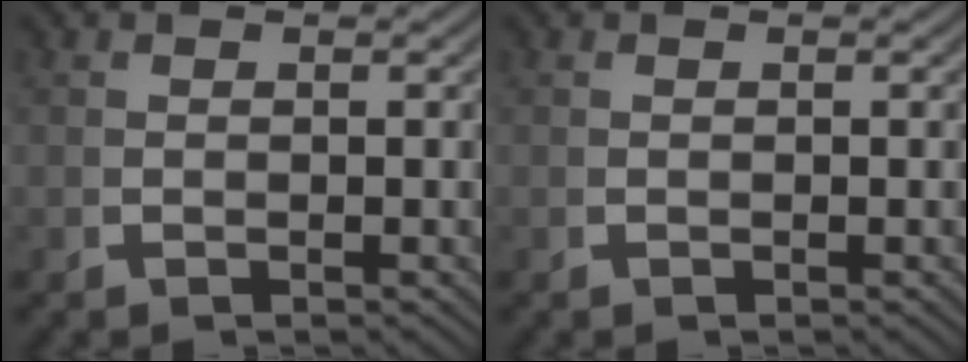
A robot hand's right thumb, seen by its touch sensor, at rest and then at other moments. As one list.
[{"total": 0.0}]